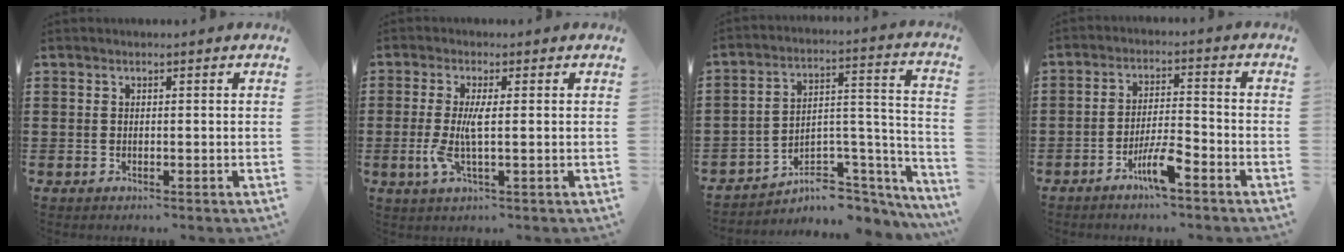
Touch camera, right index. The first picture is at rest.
{"total": 4.3, "force": [-0.4, 0.5, 4.2], "torque": [-0.096, -0.011, -0.016]}
{"total": 5.3, "force": [-4.1, 2.8, 2.0], "torque": [-0.035, -0.004, -0.075]}
{"total": 5.9, "force": [-3.8, 0.9, 4.4], "torque": [-0.093, -0.004, -0.073]}